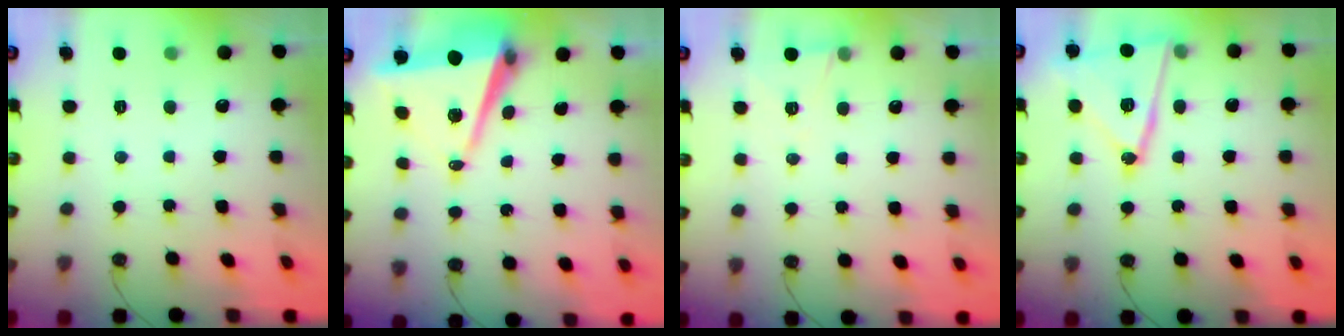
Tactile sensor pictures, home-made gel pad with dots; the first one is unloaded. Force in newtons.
{"total": 8.4, "press": 7.3, "slide": 4.1}
{"total": 6.0, "press": 4.0, "slide": 4.4}
{"total": 16.6, "press": 16.6, "slide": 0.7}